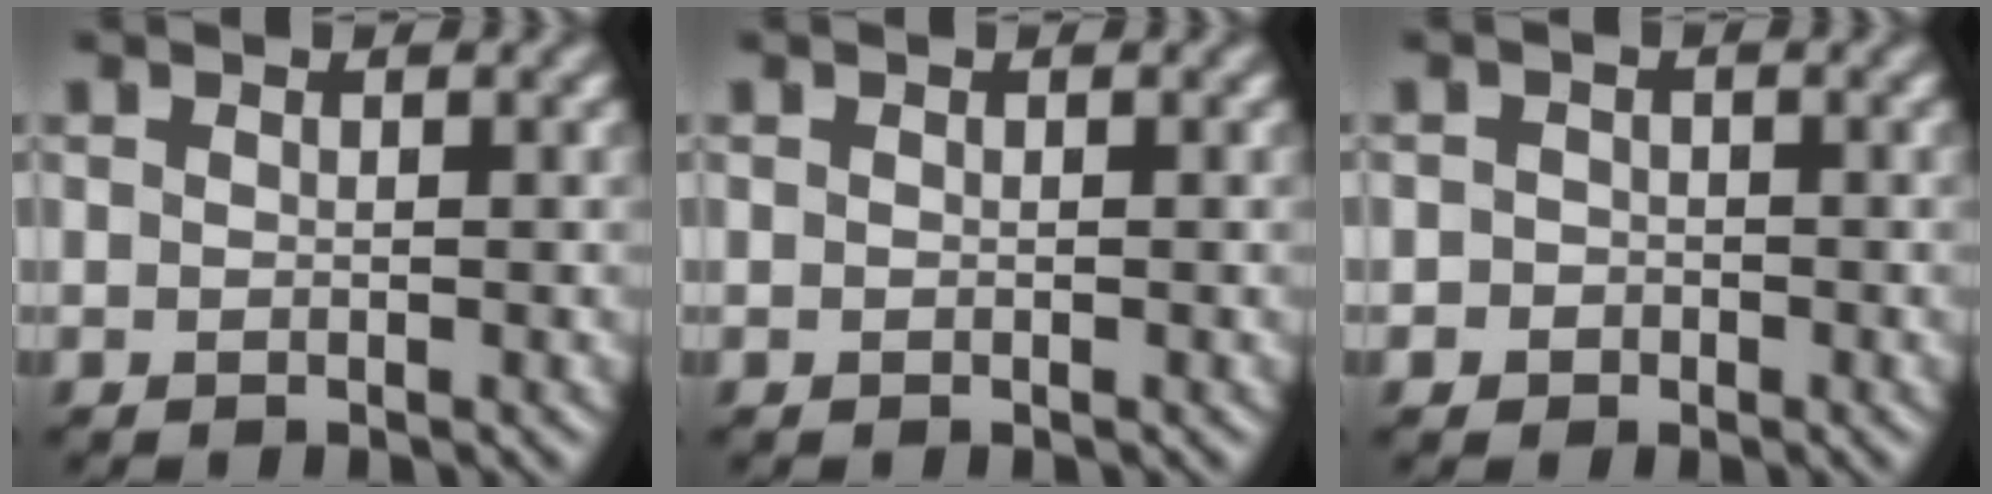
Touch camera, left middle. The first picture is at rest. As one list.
[{"total": 0.0}, {"total": 1.6, "force": [-1.1, 1.2, -0.2], "torque": [0.026, 0.007, -0.023]}]